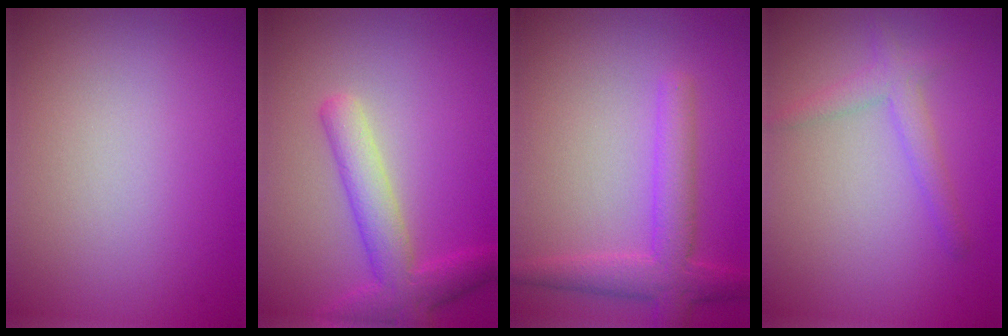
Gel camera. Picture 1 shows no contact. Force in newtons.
{"total": 4.4, "press": 4.4, "slide": 0.2}
{"total": 4.1, "press": 4.1, "slide": 0.3}
{"total": 2.2, "press": 2.2, "slide": 0.1}